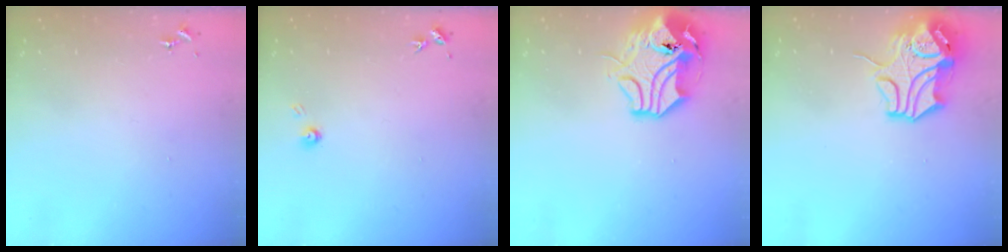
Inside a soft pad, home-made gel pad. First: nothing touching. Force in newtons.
{"total": 3.2, "press": 3.2, "slide": 0.3}
{"total": 13.8, "press": 13.6, "slide": 2.0}
{"total": 14.0, "press": 13.8, "slide": 2.1}